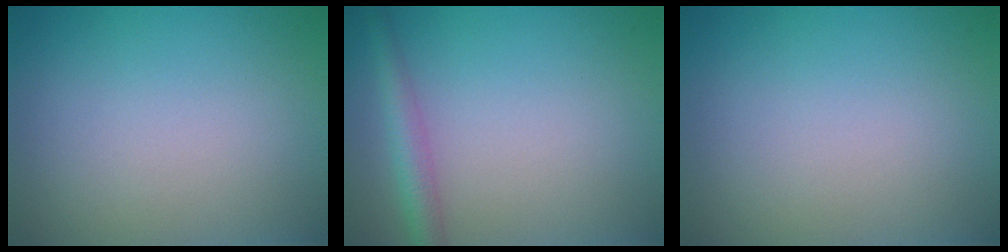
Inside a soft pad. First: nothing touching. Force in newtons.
{"total": 2.7, "press": 2.7, "slide": 0.1}
{"total": 0.0}